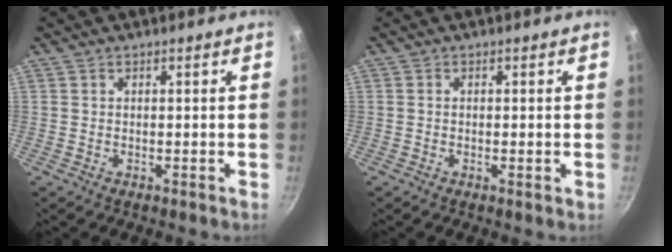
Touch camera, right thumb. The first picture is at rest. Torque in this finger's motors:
{"motor_torque": [-0.32, -0.04, -0.30, 0.00, -0.03]}